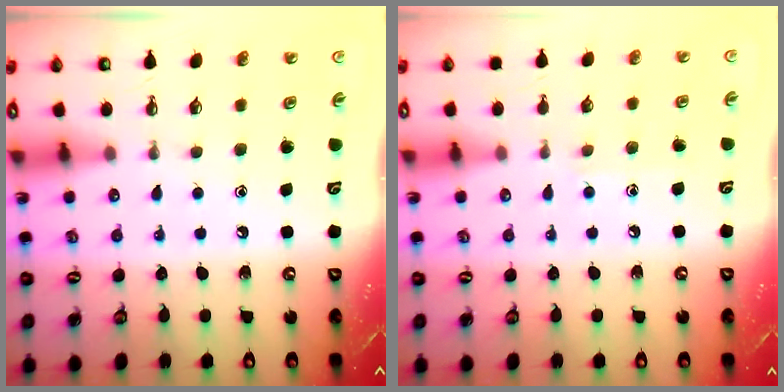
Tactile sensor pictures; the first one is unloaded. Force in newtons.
{"total": 6.0, "press": 6.0, "slide": 0.6}